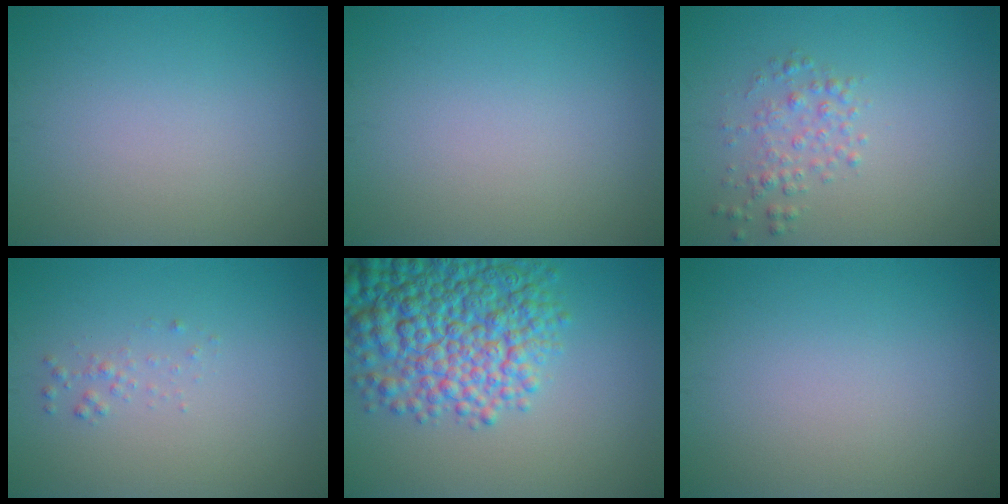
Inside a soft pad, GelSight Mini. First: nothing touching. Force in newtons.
{"total": 0.0}
{"total": 1.9, "press": 1.9, "slide": 0.0}
{"total": 0.8, "press": 0.8, "slide": 0.1}
{"total": 10.2, "press": 10.2, "slide": 0.4}
{"total": 0.0}